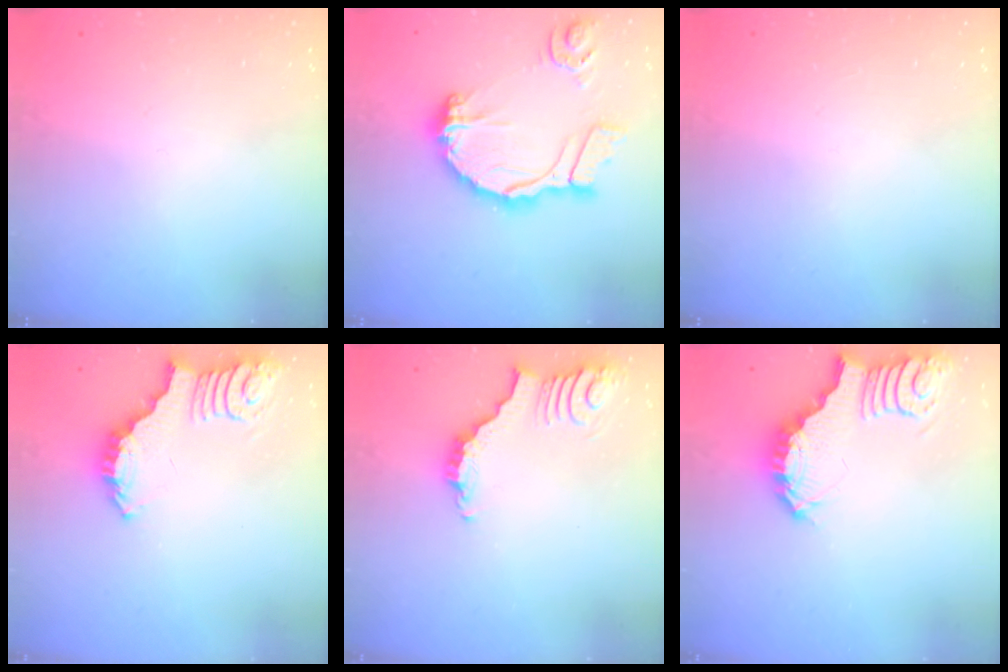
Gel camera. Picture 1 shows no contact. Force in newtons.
{"total": 18.2, "press": 18.1, "slide": 2.0}
{"total": 0.0}
{"total": 2.5, "press": 2.5, "slide": 0.5}
{"total": 3.9, "press": 3.8, "slide": 0.7}
{"total": 3.7, "press": 3.6, "slide": 0.6}